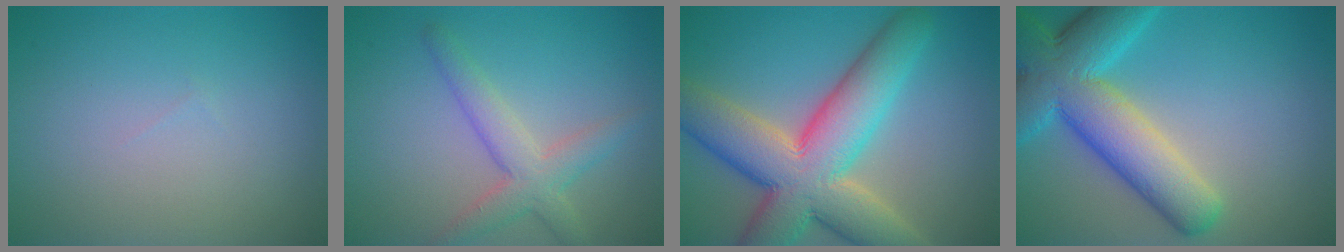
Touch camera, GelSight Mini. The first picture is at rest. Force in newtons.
{"total": 3.7, "press": 3.7, "slide": 0.1}
{"total": 11.8, "press": 11.8, "slide": 0.9}
{"total": 10.2, "press": 10.2, "slide": 0.5}